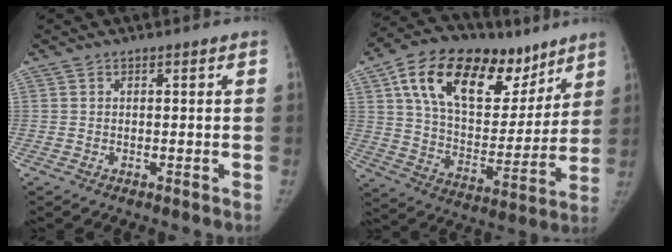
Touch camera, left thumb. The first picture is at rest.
{"total": 26.6, "force": [14.1, 14.9, 16.9], "torque": [-0.235, -0.016, 0.241]}